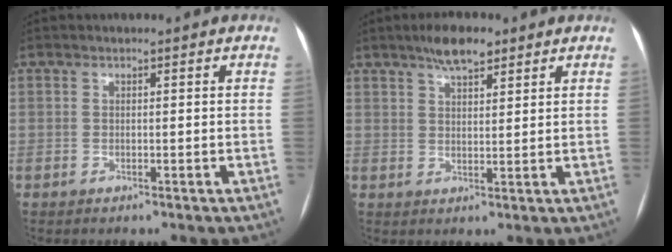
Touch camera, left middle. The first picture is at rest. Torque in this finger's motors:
{"motor_torque": [0.48, -0.45, 0.09, 0.01]}